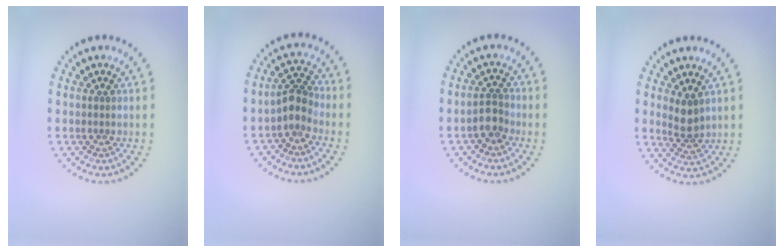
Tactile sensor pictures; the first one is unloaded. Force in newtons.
{"total": 2.3, "press": 1.9, "slide": 1.3}
{"total": 1.9, "press": 1.6, "slide": 0.9}
{"total": 2.1, "press": 1.7, "slide": 1.3}